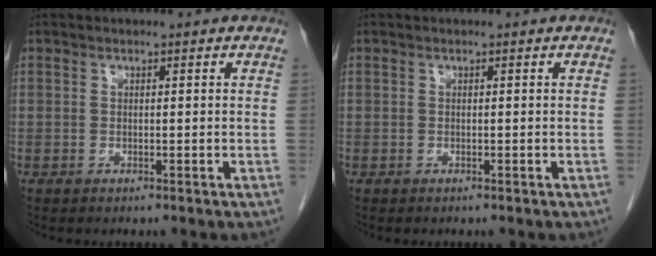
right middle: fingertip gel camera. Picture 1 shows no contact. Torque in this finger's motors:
{"motor_torque": [-0.08, -0.16, -0.02, -0.01]}